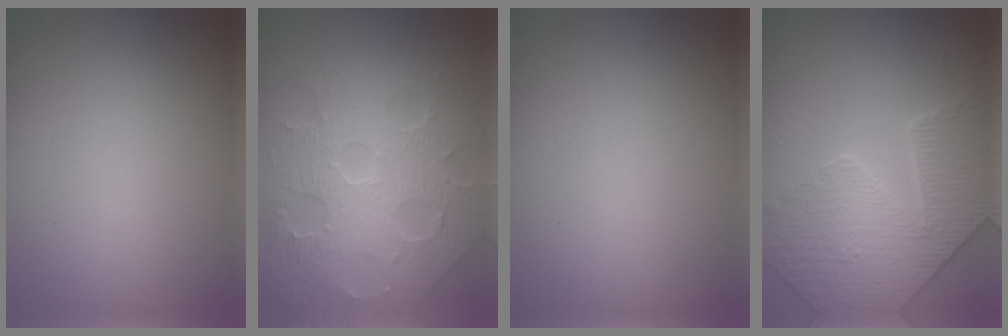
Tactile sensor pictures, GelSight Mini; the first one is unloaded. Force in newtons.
{"total": 8.4, "press": 5.9, "slide": 6.1}
{"total": 0.0}
{"total": 4.4, "press": 4.4, "slide": 0.2}